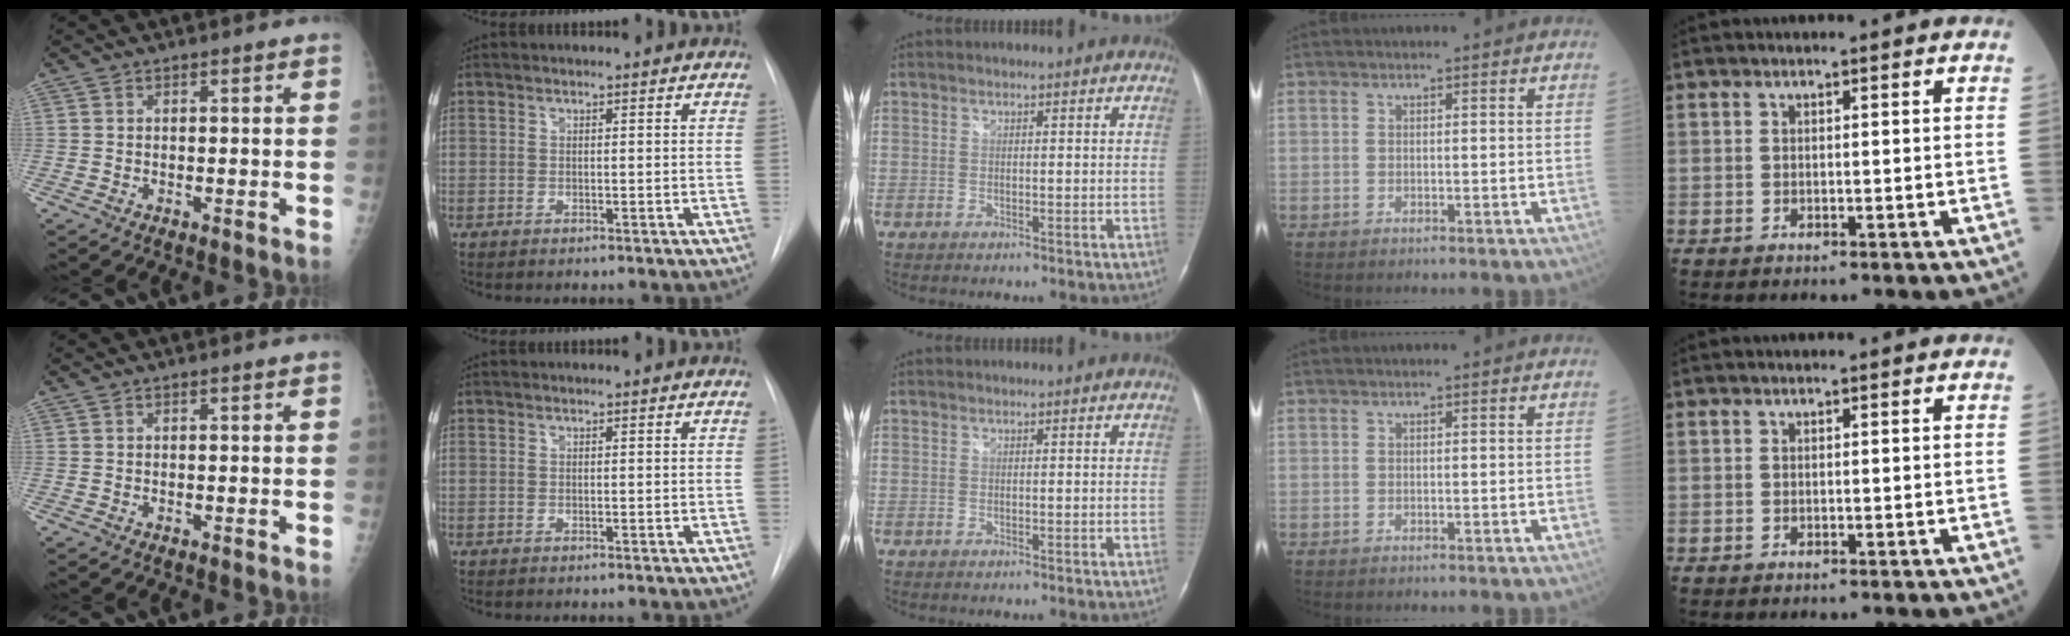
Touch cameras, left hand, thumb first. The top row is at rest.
{}